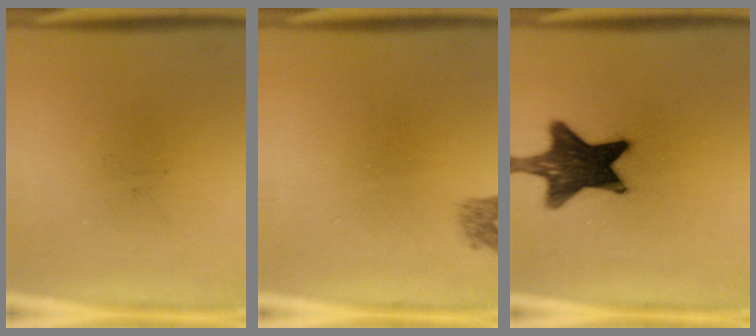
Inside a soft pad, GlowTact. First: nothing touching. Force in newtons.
{"total": 1.4}
{"total": 14.5}